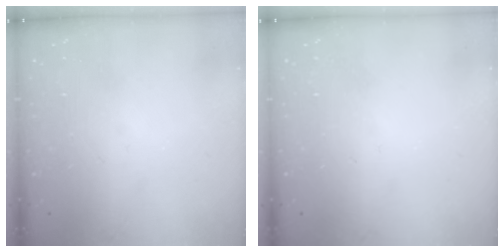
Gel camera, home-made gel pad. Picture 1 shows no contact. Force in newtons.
{"total": 0.0}